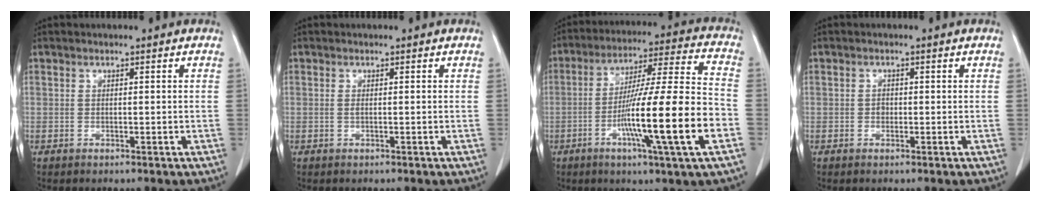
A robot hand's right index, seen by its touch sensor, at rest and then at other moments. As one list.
[{"total": 0.5, "force": [0.0, 0.1, 0.5], "torque": [-0.014, -0.001, 0.000]}, {"total": 18.6, "force": [-5.8, -0.4, 17.7], "torque": [-0.292, -0.005, -0.100]}, {"total": 1.0, "force": [-0.2, 0.8, 0.5], "torque": [-0.007, 0.003, -0.004]}]